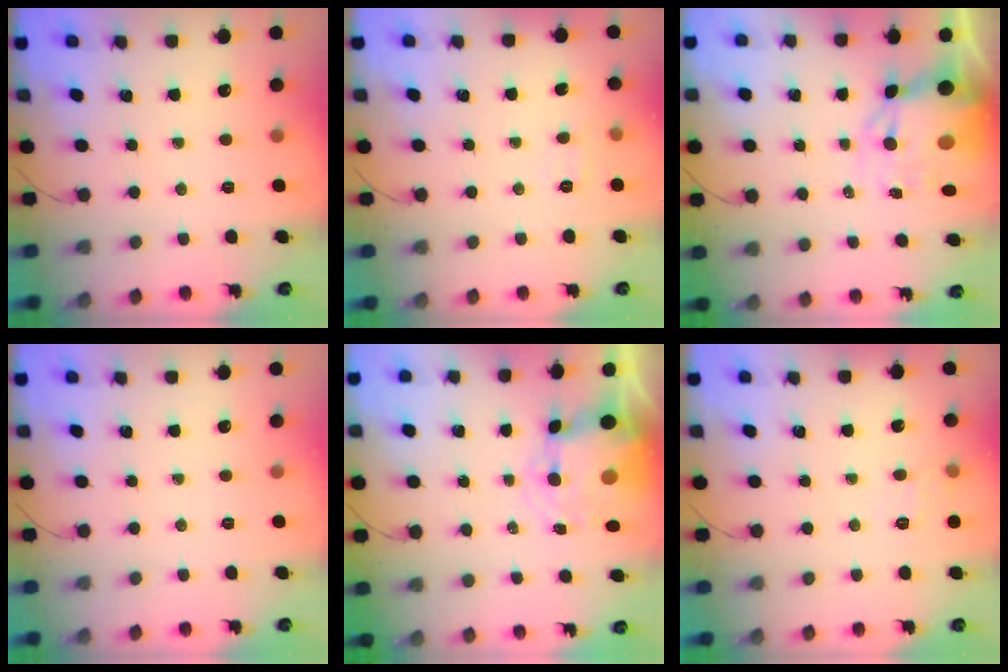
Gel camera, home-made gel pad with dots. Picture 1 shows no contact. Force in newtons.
{"total": 5.6, "press": 5.3, "slide": 1.7}
{"total": 11.8, "press": 11.4, "slide": 3.3}
{"total": 0.0}
{"total": 8.6, "press": 8.4, "slide": 1.9}
{"total": 7.1, "press": 6.9, "slide": 1.7}